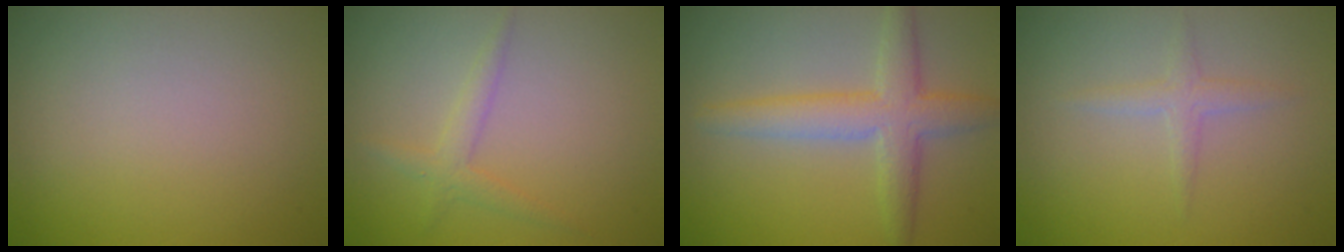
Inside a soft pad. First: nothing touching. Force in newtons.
{"total": 1.8, "press": 1.8, "slide": 0.0}
{"total": 4.4, "press": 4.4, "slide": 0.0}
{"total": 1.9, "press": 1.9, "slide": 0.1}